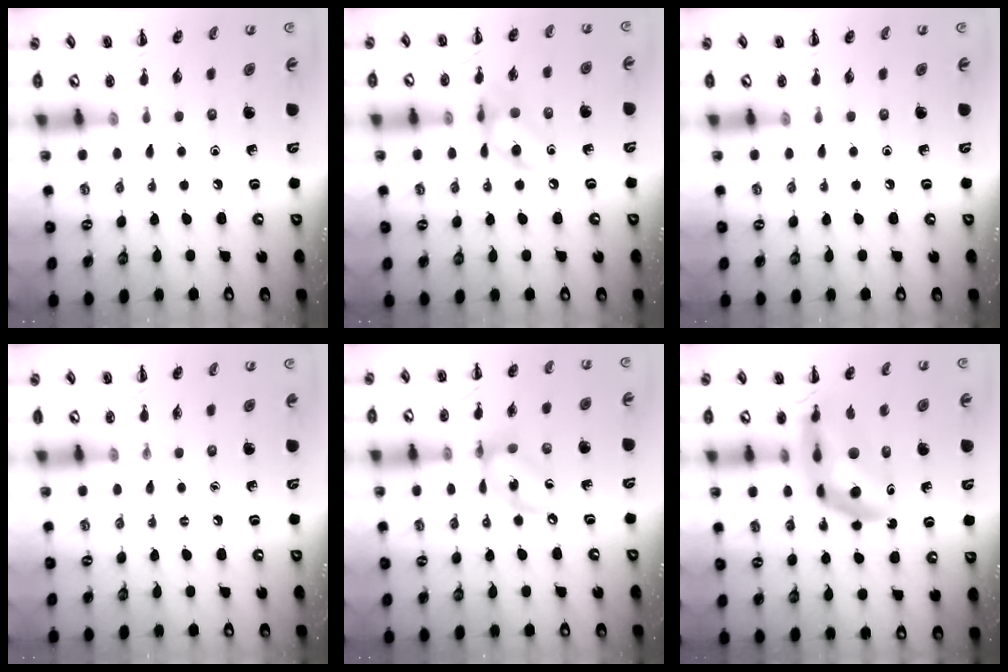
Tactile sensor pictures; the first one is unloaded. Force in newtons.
{"total": 11.2, "press": 11.0, "slide": 1.8}
{"total": 0.0}
{"total": 0.0}
{"total": 10.3, "press": 10.0, "slide": 2.5}
{"total": 13.4, "press": 12.9, "slide": 3.7}